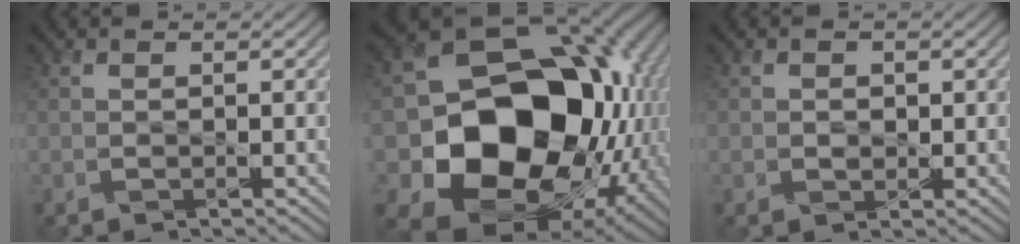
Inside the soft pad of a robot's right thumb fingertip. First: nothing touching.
{"total": 18.4, "force": [-2.8, 14.3, 11.2], "torque": [-0.203, -0.058, -0.024]}
{"total": 1.2, "force": [0.1, 1.1, 0.4], "torque": [-0.013, -0.006, 0.001]}